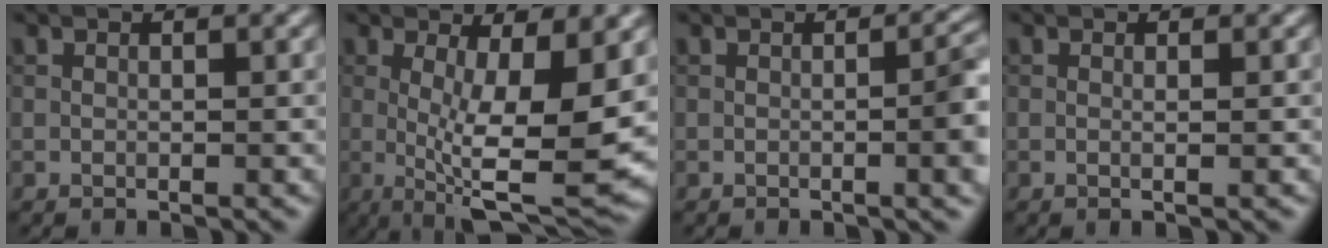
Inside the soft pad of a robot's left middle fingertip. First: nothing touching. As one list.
[{"total": 10.1, "force": [-0.4, 2.6, 9.8], "torque": [-0.158, -0.019, 0.000]}, {"total": 3.7, "force": [-0.5, 0.9, 3.5], "torque": [-0.042, 0.004, -0.009]}, {"total": 0.9, "force": [0.1, 0.3, 0.8], "torque": [-0.011, 0.000, -0.003]}]